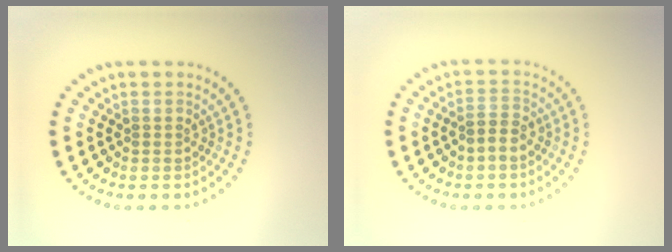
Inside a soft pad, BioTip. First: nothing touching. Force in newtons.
{"total": 1.9, "press": 1.8, "slide": 0.7}